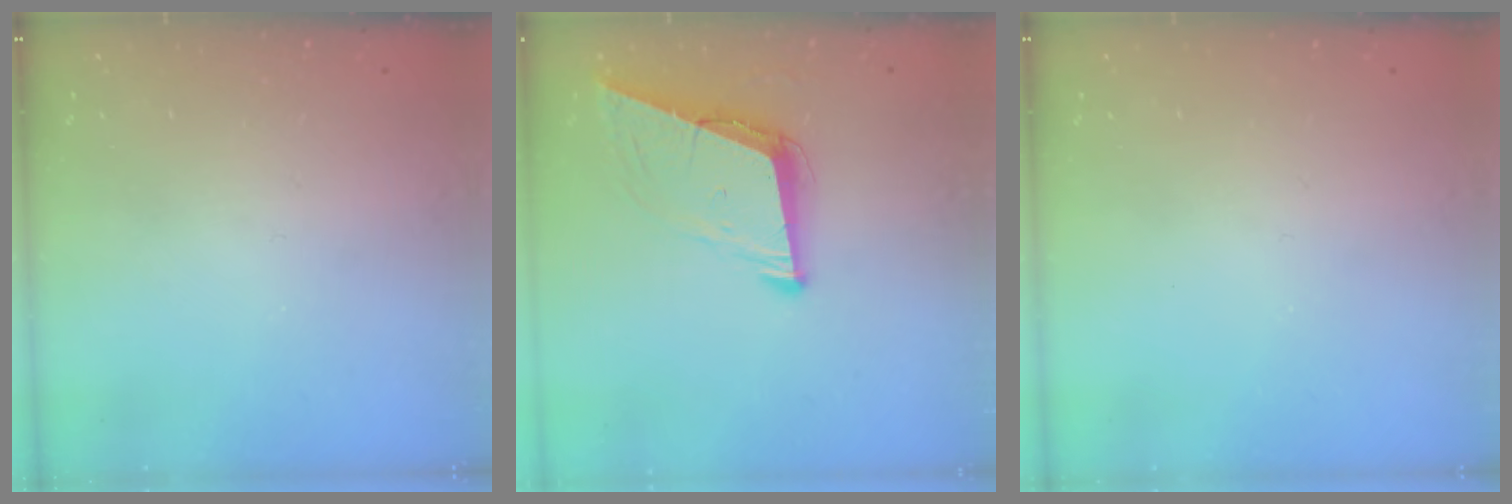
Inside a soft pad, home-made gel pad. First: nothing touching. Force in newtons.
{"total": 9.1, "press": 8.4, "slide": 3.5}
{"total": 0.0}